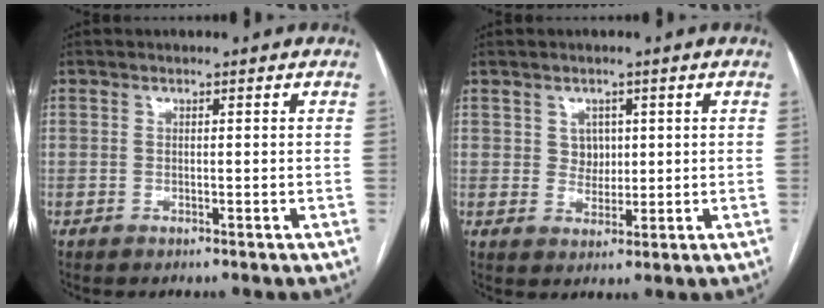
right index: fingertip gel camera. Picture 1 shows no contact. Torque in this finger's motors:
{"motor_torque": [0.22, 0.19, 0.00, 0.00]}